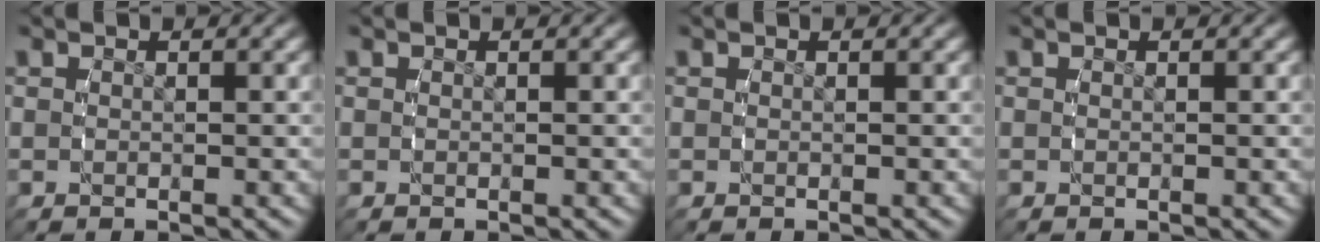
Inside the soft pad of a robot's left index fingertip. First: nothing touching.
{"total": 0.0}
{"total": 0.0}
{"total": 0.0}